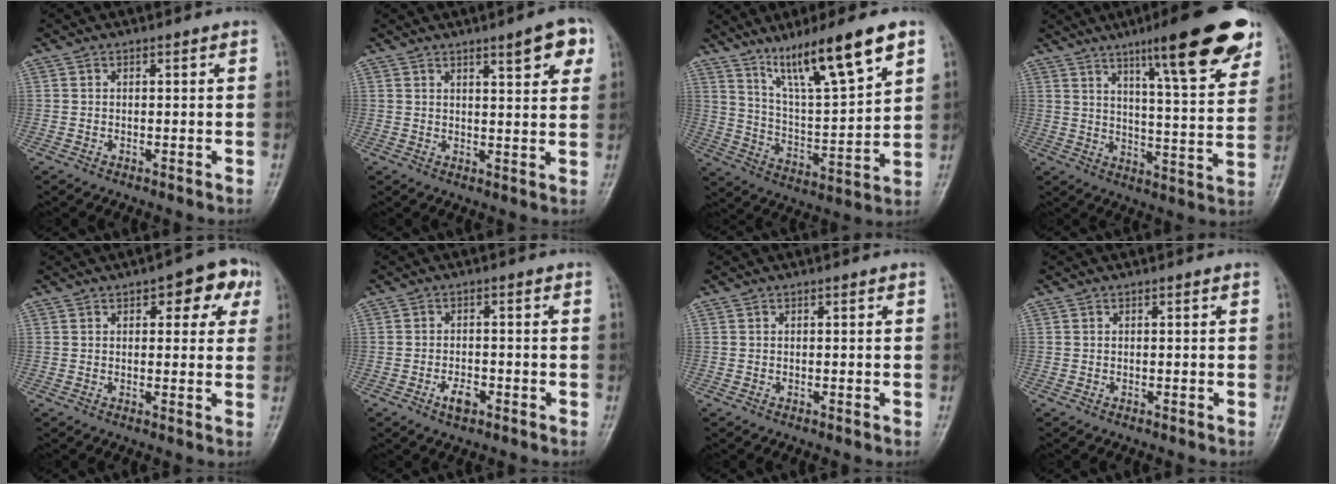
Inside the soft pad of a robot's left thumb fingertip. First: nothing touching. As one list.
[{"total": 6.7, "force": [3.6, 1.6, 5.4], "torque": [-0.059, -0.016, 0.047]}, {"total": 16.6, "force": [10.5, 2.5, 12.6], "torque": [-0.207, -0.049, 0.194]}, {"total": 19.6, "force": [11.7, 3.5, 15.3], "torque": [-0.181, -0.047, 0.171]}, {"total": 8.2, "force": [3.6, 3.9, 6.2], "torque": [-0.038, -0.001, 0.036]}, {"total": 3.2, "force": [-1.6, 1.7, 2.2], "torque": [-0.036, 0.006, -0.028]}, {"total": 0.0}, {"total": 0.0}]